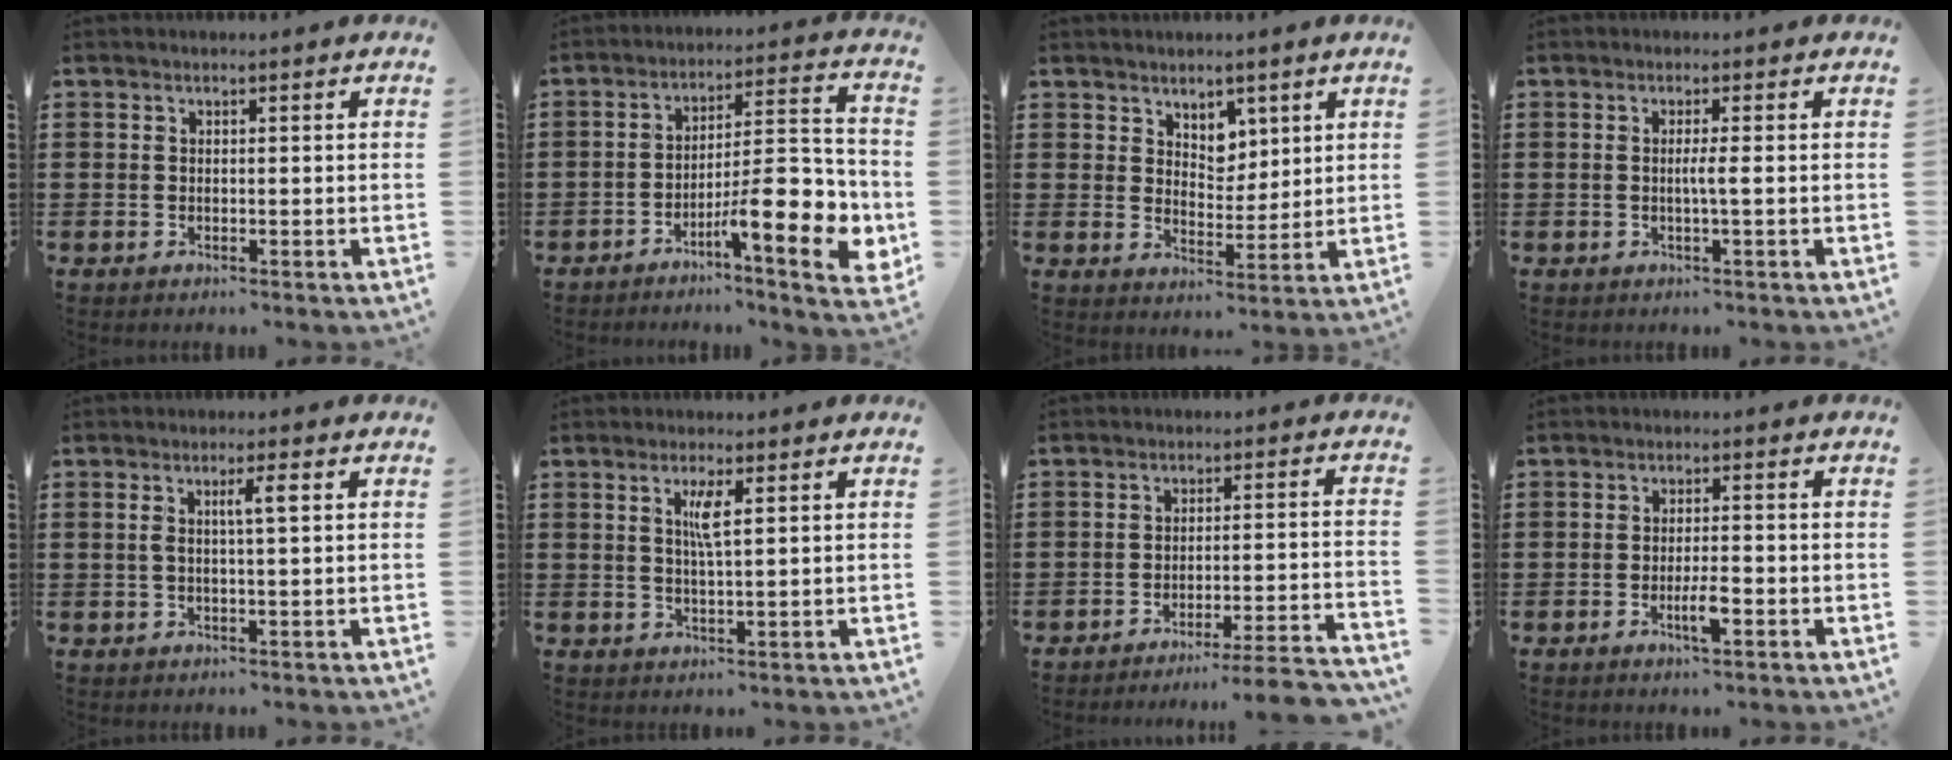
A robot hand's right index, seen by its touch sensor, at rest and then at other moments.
{"total": 12.1, "force": [-5.7, 2.9, 10.2], "torque": [-0.147, -0.007, -0.102]}
{"total": 4.4, "force": [3.3, 2.9, 0.6], "torque": [-0.020, -0.001, 0.059]}
{"total": 2.0, "force": [-0.2, -0.4, 1.9], "torque": [-0.035, -0.006, -0.007]}
{"total": 3.2, "force": [0.8, 0.4, 3.1], "torque": [-0.061, 0.004, 0.009]}
{"total": 3.2, "force": [1.2, 0.4, 2.9], "torque": [-0.062, 0.001, 0.018]}
{"total": 5.0, "force": [-4.5, -0.6, 2.2], "torque": [-0.036, -0.018, -0.088]}
{"total": 3.5, "force": [-1.5, 0.8, 3.0], "torque": [-0.058, 0.001, -0.029]}